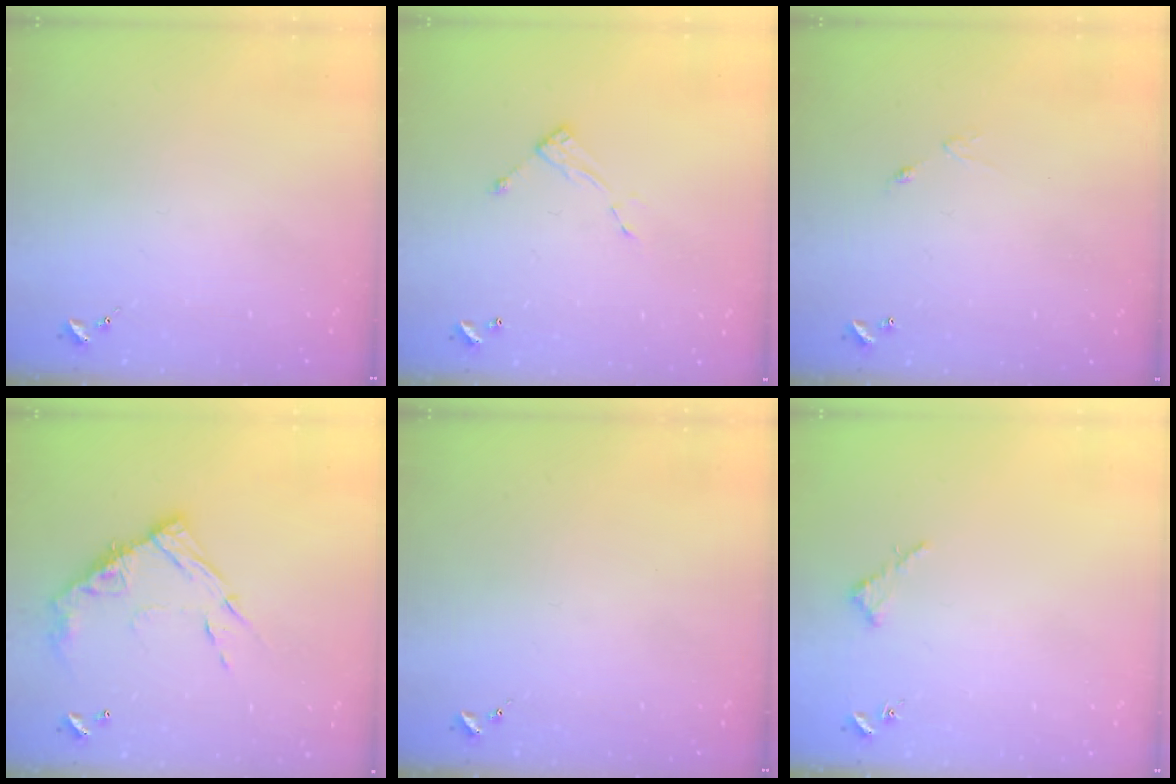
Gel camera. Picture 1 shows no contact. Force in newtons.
{"total": 6.1, "press": 6.1, "slide": 0.2}
{"total": 4.8, "press": 4.8, "slide": 0.3}
{"total": 14.5, "press": 14.4, "slide": 1.3}
{"total": 0.0}
{"total": 2.6, "press": 2.6, "slide": 0.2}